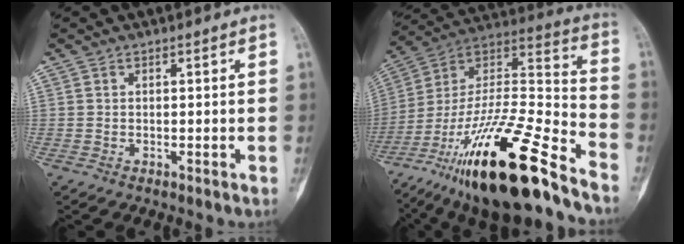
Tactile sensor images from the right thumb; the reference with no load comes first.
{"total": 28.7, "force": [-18.8, 6.1, 20.8], "torque": [-0.370, 0.057, -0.325]}